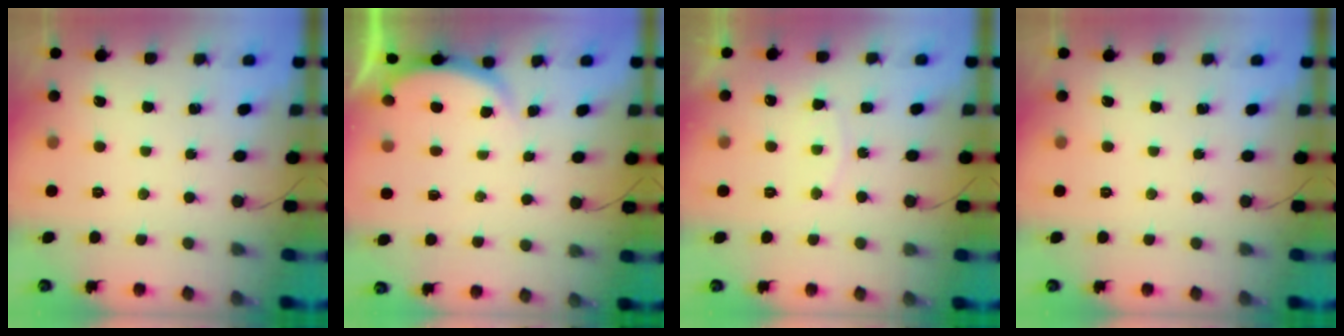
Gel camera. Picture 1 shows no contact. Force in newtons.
{"total": 2.8, "press": 2.7, "slide": 0.6}
{"total": 6.0, "press": 6.0, "slide": 0.4}
{"total": 0.0}